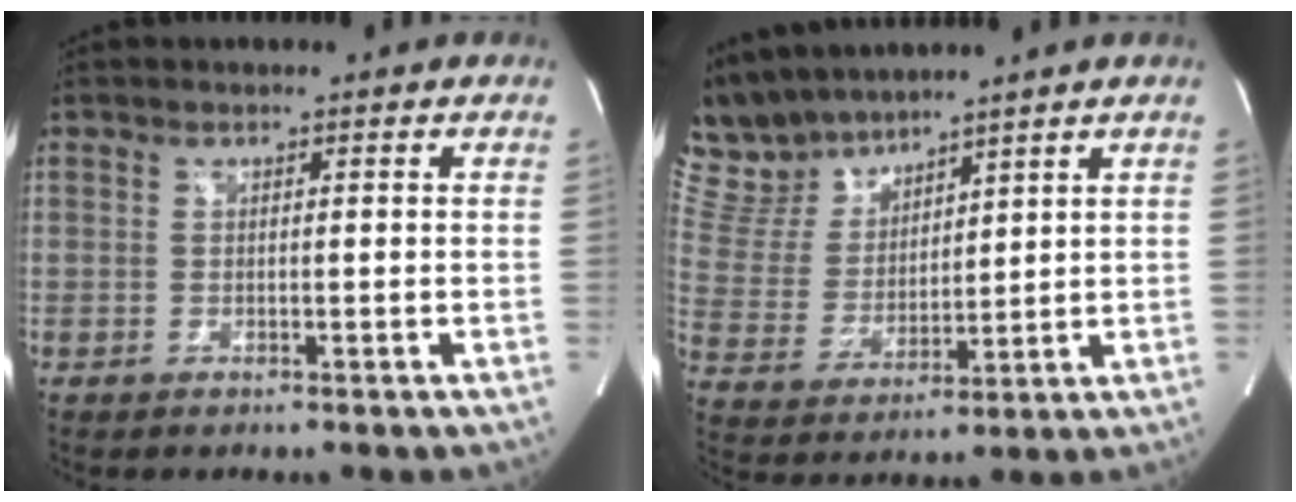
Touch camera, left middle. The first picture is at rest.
{"total": 9.9, "force": [9.3, 2.8, 1.9], "torque": [-0.061, 0.018, 0.202]}